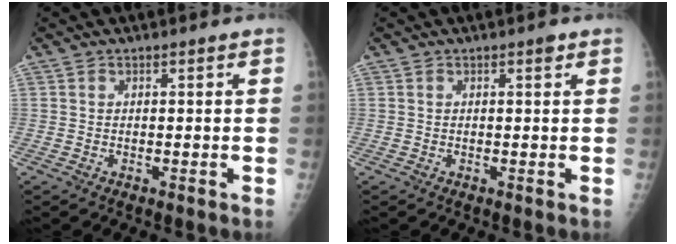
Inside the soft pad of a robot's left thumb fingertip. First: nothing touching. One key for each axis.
{"total": 1.0, "fx": 0.6, "fy": 0.3, "fz": 0.7, "tx": -0.009, "ty": -0.001, "tz": 0.007}